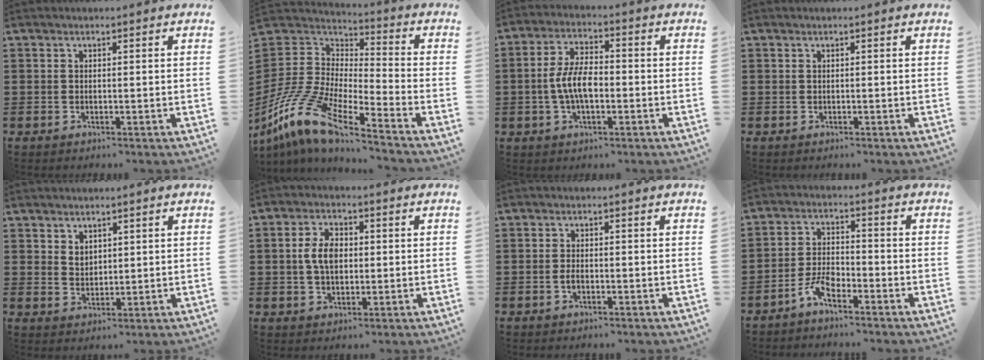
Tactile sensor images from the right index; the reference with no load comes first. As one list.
[{"total": 13.1, "force": [-10.2, 2.9, 7.8], "torque": [-0.196, -0.002, -0.208]}, {"total": 6.7, "force": [-1.1, 3.1, 5.9], "torque": [-0.131, -0.001, -0.027]}, {"total": 0.0}, {"total": 2.4, "force": [1.9, 1.5, 0.4], "torque": [-0.013, 0.004, 0.037]}, {"total": 5.3, "force": [0.3, 3.2, 4.1], "torque": [-0.093, 0.010, 0.000]}, {"total": 1.4, "force": [-0.5, 0.6, 1.1], "torque": [-0.023, -0.002, -0.009]}, {"total": 4.6, "force": [-3.4, 1.4, 2.7], "torque": [-0.076, 0.001, -0.073]}]